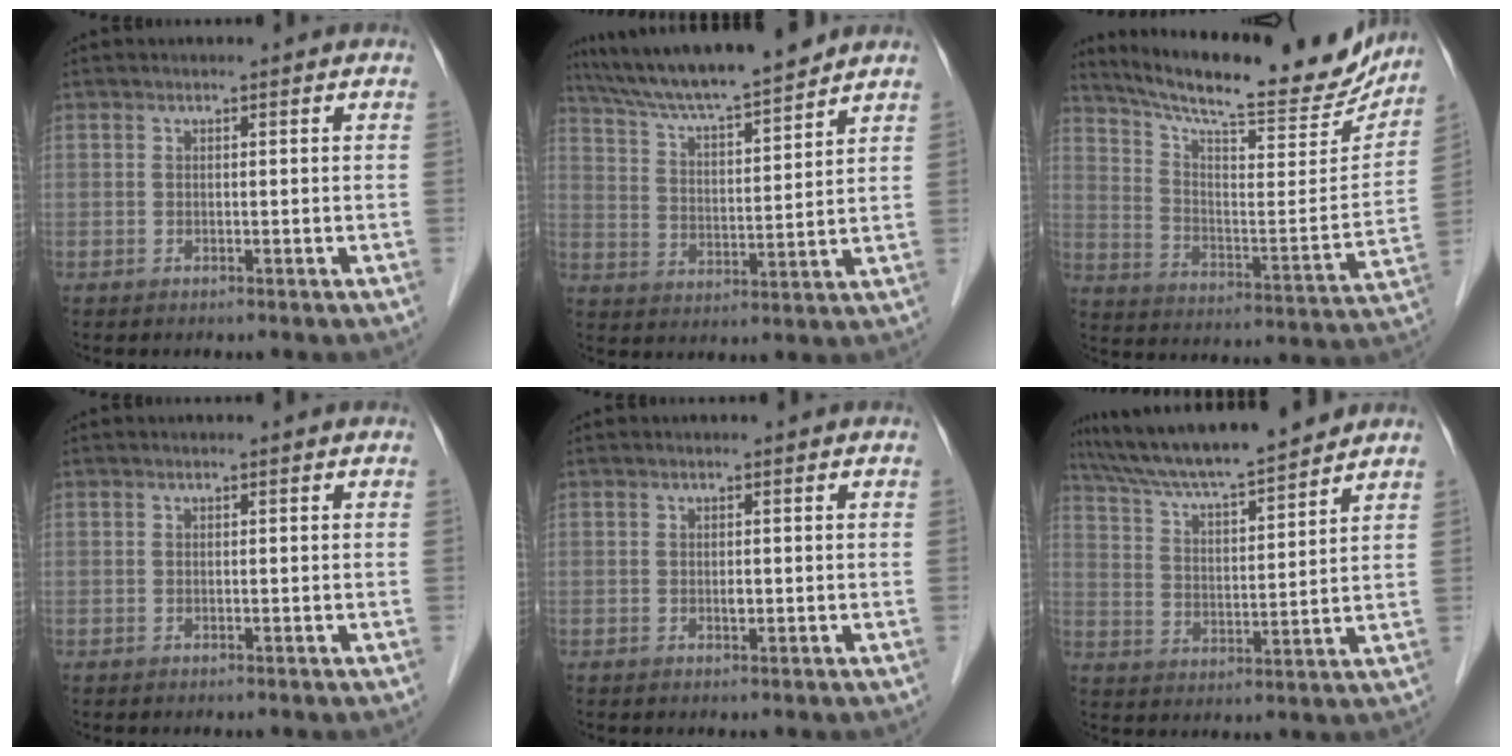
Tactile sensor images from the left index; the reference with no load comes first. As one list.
[{"total": 14.2, "force": [12.8, 0.3, 6.2], "torque": [-0.111, 0.011, 0.216]}, {"total": 23.8, "force": [21.2, 3.7, 10.1], "torque": [-0.162, -0.039, 0.296]}, {"total": 0.0}, {"total": 0.6, "force": [-0.1, 0.3, 0.5], "torque": [-0.009, -0.001, -0.002]}, {"total": 15.0, "force": [13.5, 0.4, 6.5], "torque": [-0.117, 0.012, 0.226]}]